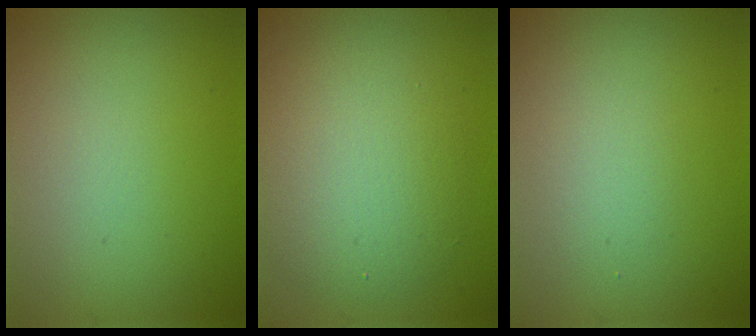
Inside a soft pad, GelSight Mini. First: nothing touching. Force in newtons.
{"total": 5.2, "press": 5.2, "slide": 0.1}
{"total": 1.4, "press": 1.4, "slide": 0.1}